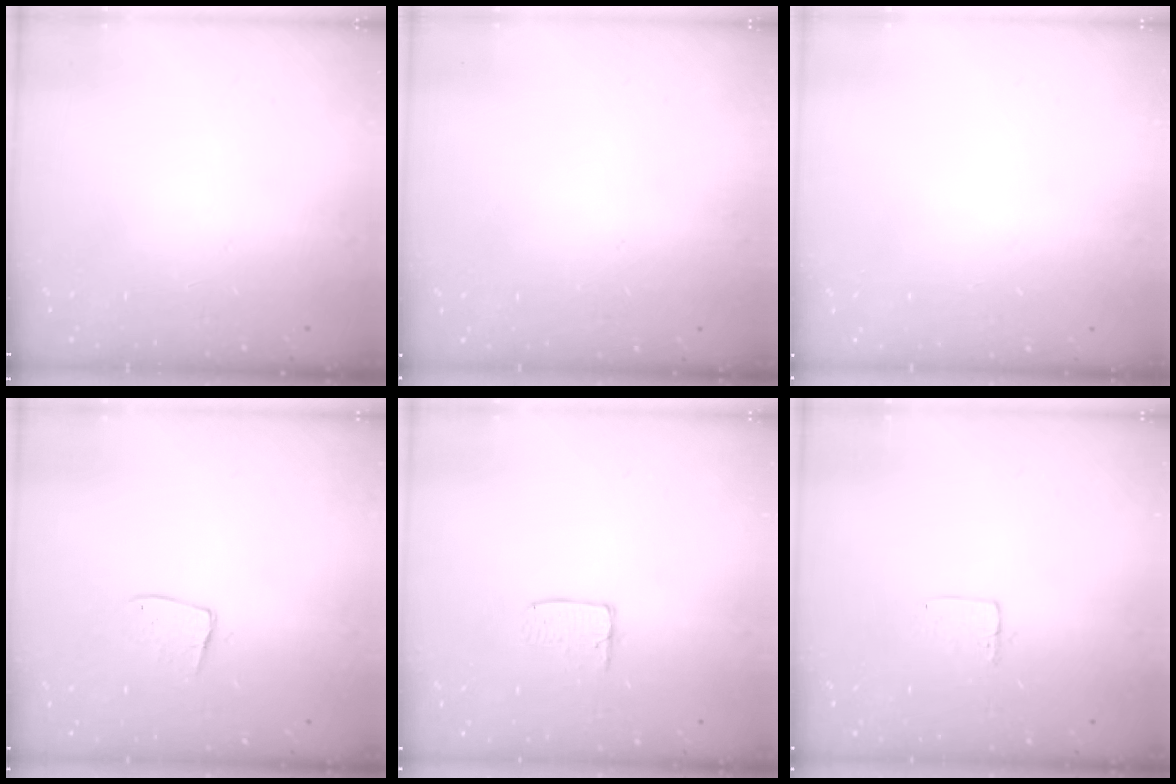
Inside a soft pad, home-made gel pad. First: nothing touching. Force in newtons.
{"total": 0.0}
{"total": 0.0}
{"total": 7.9, "press": 7.9, "slide": 0.4}
{"total": 4.7, "press": 4.7, "slide": 0.4}
{"total": 5.2, "press": 5.2, "slide": 0.4}